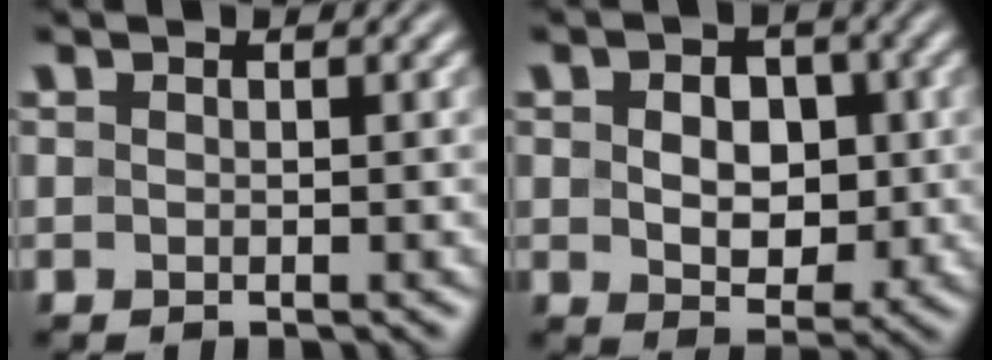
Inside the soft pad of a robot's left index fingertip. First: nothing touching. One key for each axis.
{"total": 4.9, "fx": 0.2, "fy": 3.6, "fz": 3.3, "tx": -0.054, "ty": -0.006, "tz": 0.000}